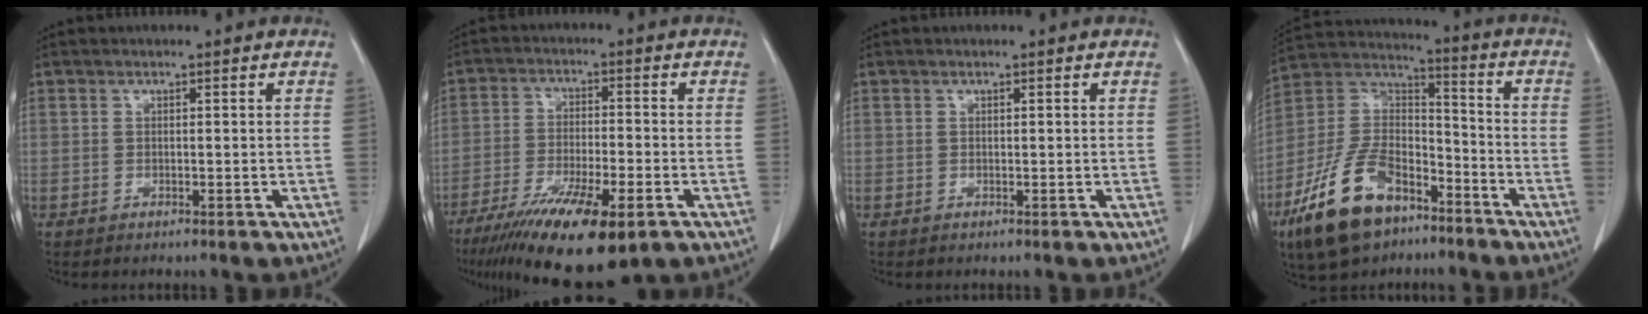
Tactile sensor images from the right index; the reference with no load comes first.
{"total": 15.9, "force": [-9.9, 3.1, 12.0], "torque": [-0.200, -0.036, -0.162]}
{"total": 0.0}
{"total": 17.5, "force": [-10.6, 8.6, 10.9], "torque": [-0.234, 0.012, -0.194]}